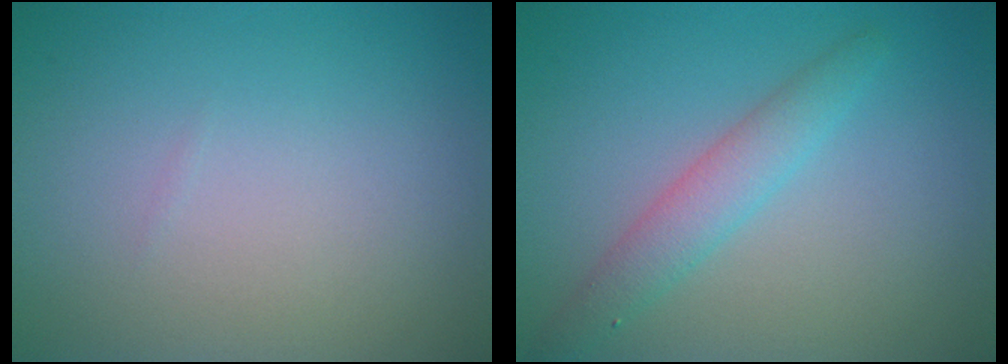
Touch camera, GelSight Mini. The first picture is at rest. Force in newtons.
{"total": 2.8, "press": 2.8, "slide": 0.1}